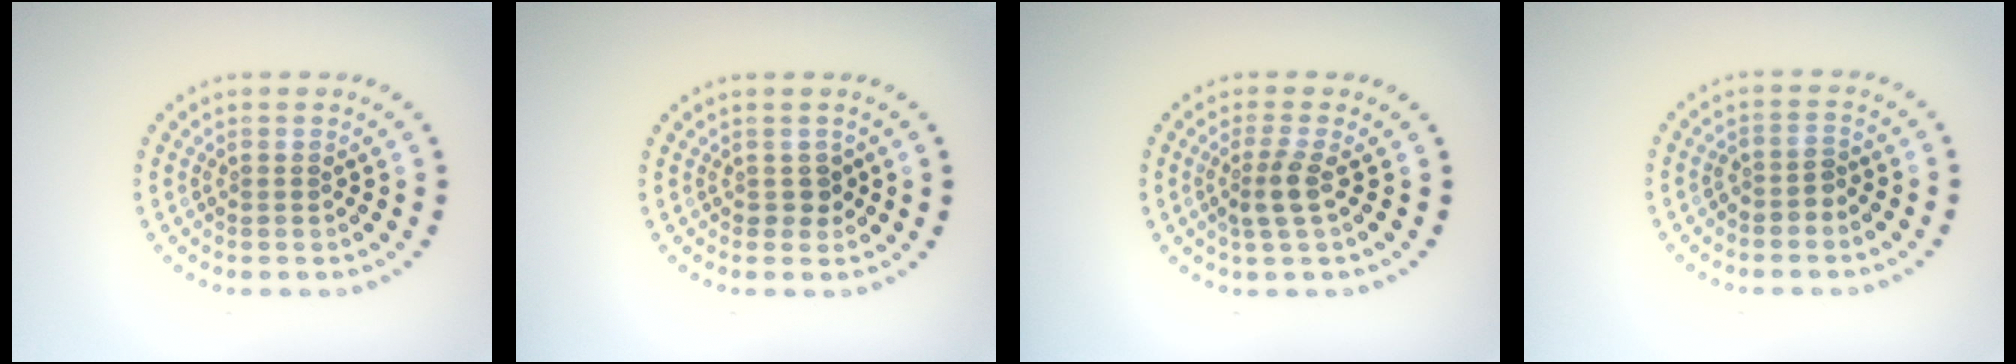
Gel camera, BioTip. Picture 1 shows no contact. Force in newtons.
{"total": 1.2, "press": 1.0, "slide": 0.6}
{"total": 2.3, "press": 1.8, "slide": 1.4}
{"total": 1.3, "press": 1.1, "slide": 0.7}